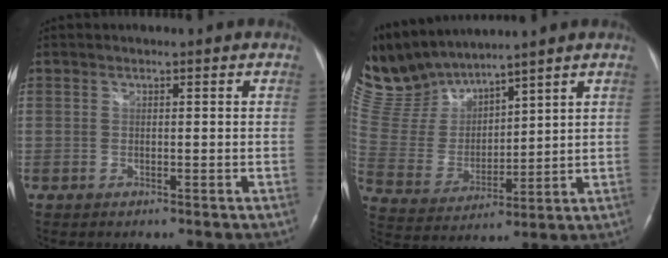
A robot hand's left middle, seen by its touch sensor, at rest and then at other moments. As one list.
[{"total": 11.5, "force": [11.2, 1.5, 2.0], "torque": [-0.070, 0.009, 0.248]}]